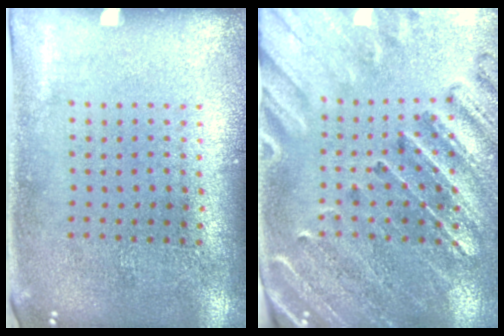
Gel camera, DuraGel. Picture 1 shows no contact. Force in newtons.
{"total": 2.9, "press": 2.7, "slide": 0.9}